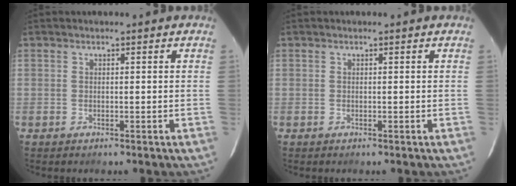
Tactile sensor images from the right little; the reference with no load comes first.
{"total": 0.0}